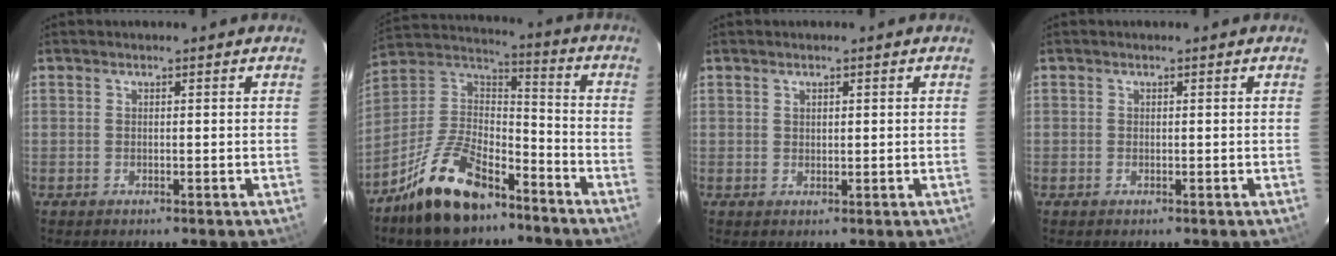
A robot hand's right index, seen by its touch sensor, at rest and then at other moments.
{"total": 18.3, "force": [-12.4, 8.1, 10.7], "torque": [-0.225, 0.016, -0.222]}
{"total": 1.0, "force": [0.6, 0.6, 0.5], "torque": [-0.006, 0.004, 0.011]}
{"total": 0.0}